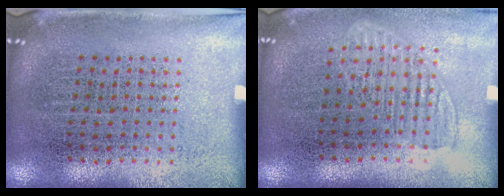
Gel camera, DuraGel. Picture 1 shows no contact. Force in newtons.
{"total": 1.3, "press": 1.1, "slide": 0.7}